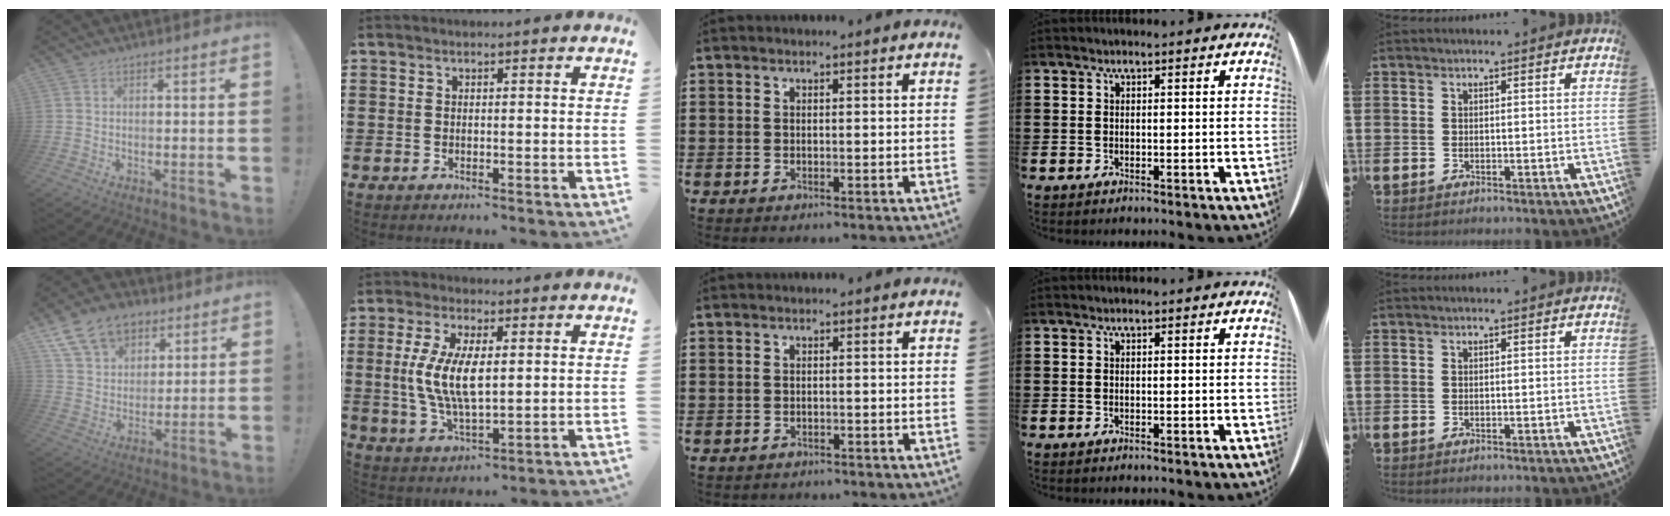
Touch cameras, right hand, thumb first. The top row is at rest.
{"thumb": {"total": 15.4, "force": [8.5, 11.0, 6.6], "torque": [-0.107, -0.043, 0.165]}, "index": {"total": 9.0, "force": [0.7, 3.7, 8.2], "torque": [-0.174, 0.003, 0.009]}, "middle": {"total": 0.8, "force": [-0.8, 0.1, 0.0], "torque": [-0.002, 0.001, -0.018]}}